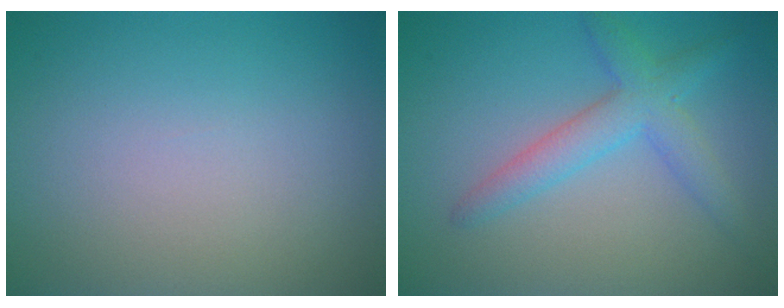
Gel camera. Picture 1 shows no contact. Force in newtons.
{"total": 3.5, "press": 3.5, "slide": 0.2}